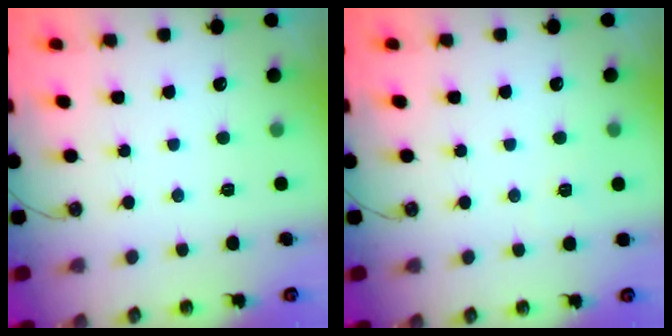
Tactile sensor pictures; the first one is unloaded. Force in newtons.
{"total": 2.6, "press": 2.6, "slide": 0.4}